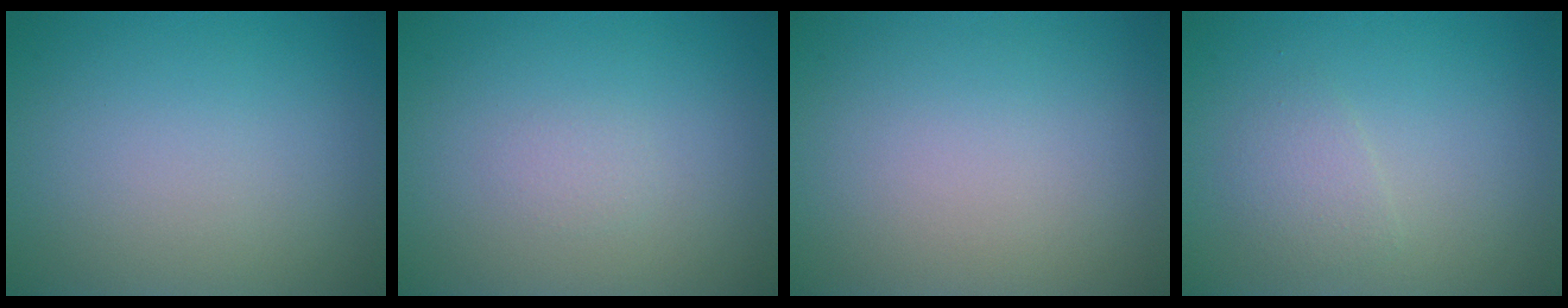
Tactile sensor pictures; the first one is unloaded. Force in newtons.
{"total": 0.6, "press": 0.6, "slide": 0.1}
{"total": 0.0}
{"total": 1.6, "press": 1.6, "slide": 0.1}